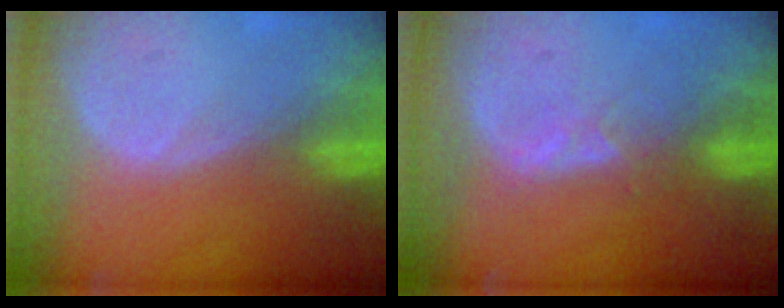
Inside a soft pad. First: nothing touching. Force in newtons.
{"total": 2.0, "press": 2.0, "slide": 0.3}